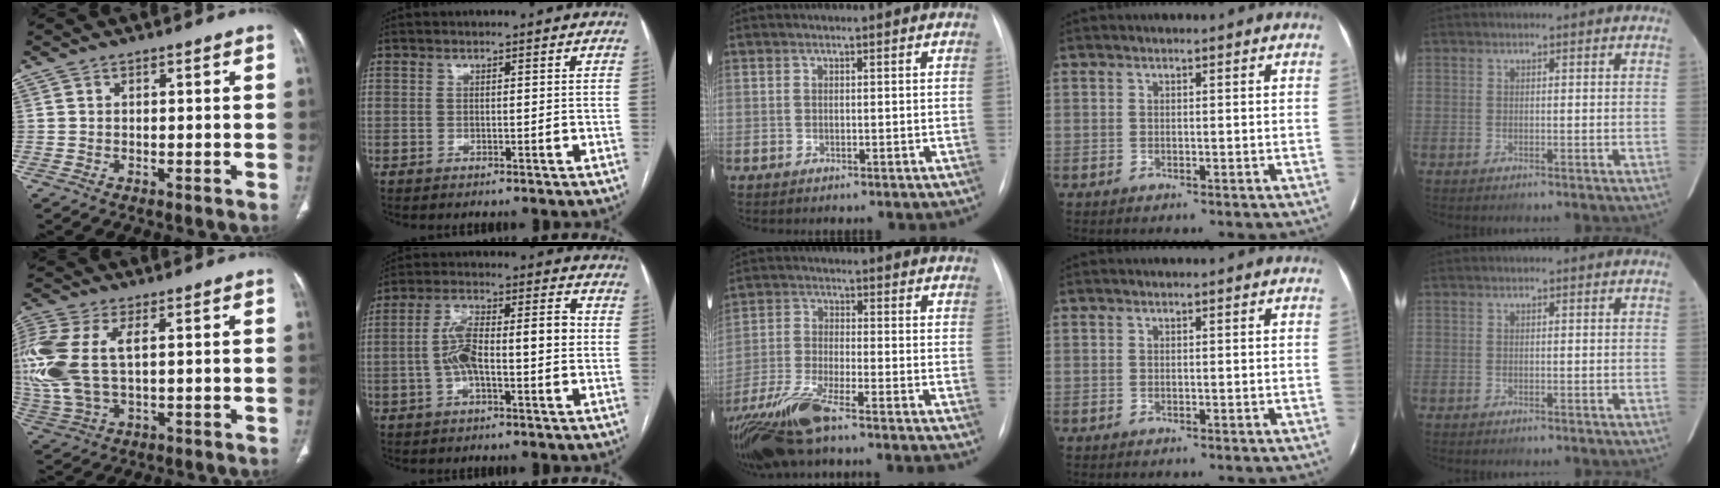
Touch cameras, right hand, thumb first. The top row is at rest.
{"thumb": {"total": 17.1, "force": [2.5, 9.0, 14.3], "torque": [-0.370, 0.002, 0.055]}, "index": {"total": 10.5, "force": [-0.6, 2.9, 10.1], "torque": [-0.184, 0.039, -0.008]}, "middle": {"total": 14.3, "force": [-11.4, 0.2, 8.6], "torque": [-0.181, -0.037, -0.204]}}